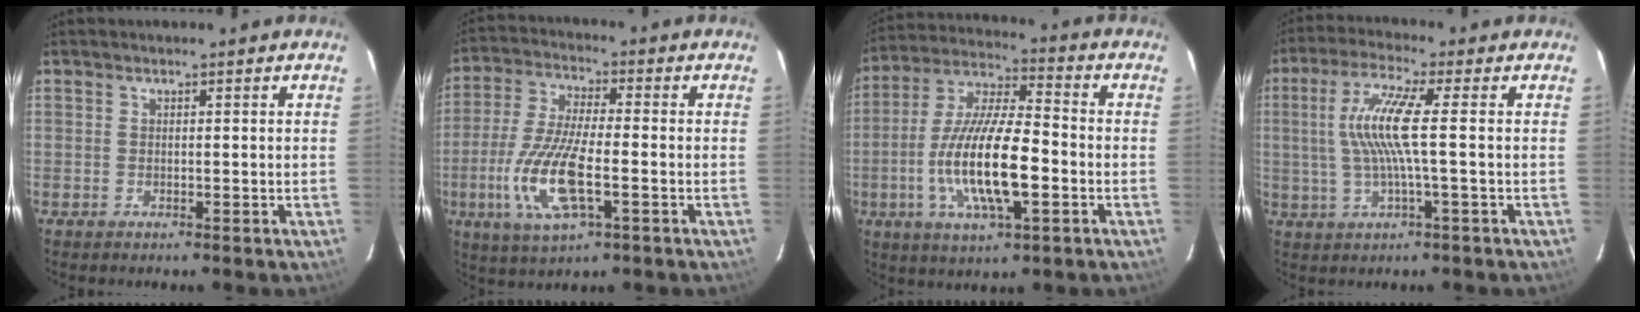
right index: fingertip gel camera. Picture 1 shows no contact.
{"total": 13.6, "force": [-3.9, 4.1, 12.4], "torque": [-0.265, -0.012, -0.075]}
{"total": 16.4, "force": [-4.2, 4.5, 15.2], "torque": [-0.305, -0.007, -0.080]}
{"total": 9.4, "force": [1.0, 0.0, 9.4], "torque": [-0.186, 0.000, 0.022]}